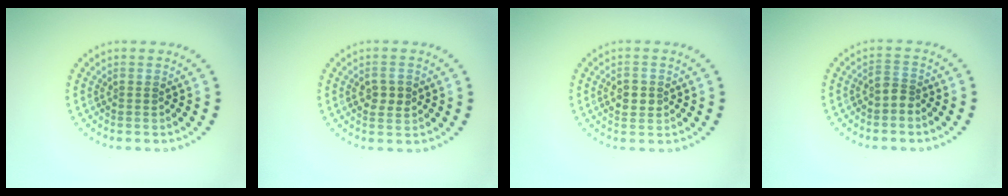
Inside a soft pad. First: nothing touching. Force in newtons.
{"total": 2.0, "press": 2.0, "slide": 0.1}
{"total": 2.4, "press": 2.4, "slide": 0.0}
{"total": 1.5, "press": 1.2, "slide": 1.0}